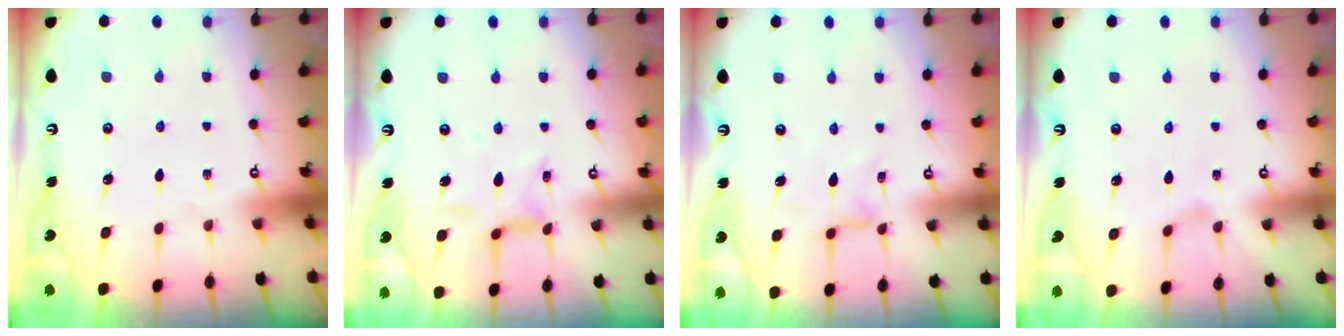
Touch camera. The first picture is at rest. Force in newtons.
{"total": 6.6, "press": 6.6, "slide": 0.4}
{"total": 3.2, "press": 3.2, "slide": 0.5}
{"total": 1.6, "press": 1.5, "slide": 0.5}